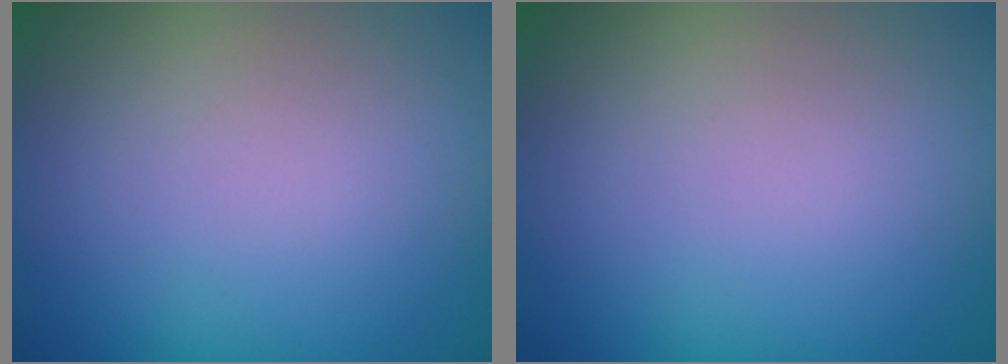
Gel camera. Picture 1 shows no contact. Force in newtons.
{"total": 0.0}